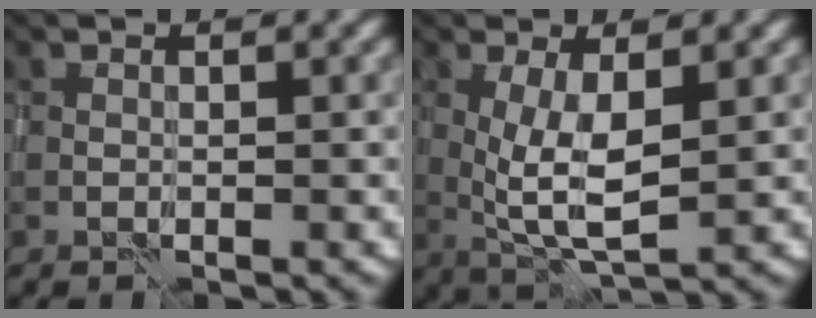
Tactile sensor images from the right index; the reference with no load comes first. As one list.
[{"total": 4.9, "force": [0.3, 1.5, 4.7], "torque": [-0.100, -0.009, 0.012]}]